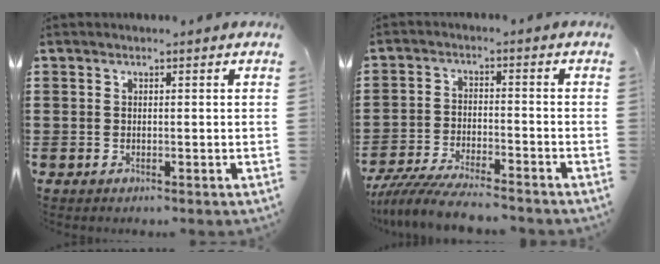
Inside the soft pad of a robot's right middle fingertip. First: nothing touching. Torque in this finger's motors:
{"motor_torque": [0.37, 0.27, 0.60, 0.20]}